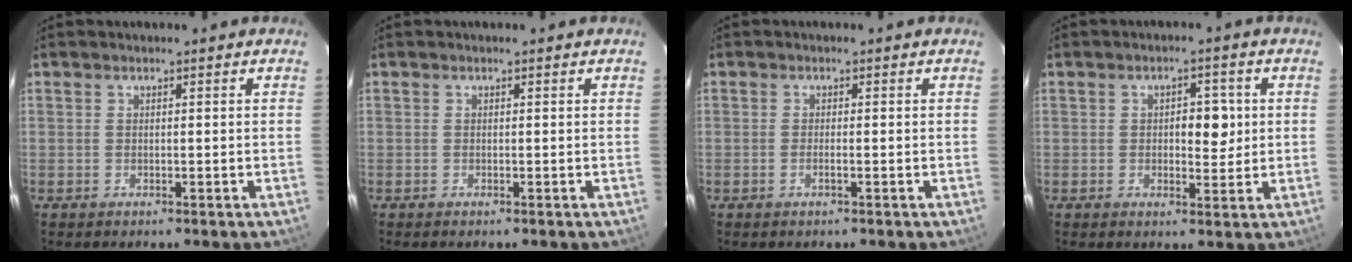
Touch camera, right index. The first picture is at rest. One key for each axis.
{"total": 0.0}
{"total": 0.9, "fx": -0.4, "fy": 0.0, "fz": 0.8, "tx": -0.019, "ty": 0.000, "tz": -0.007}
{"total": 4.6, "fx": 0.5, "fy": 2.3, "fz": 3.9, "tx": -0.050, "ty": 0.004, "tz": 0.010}